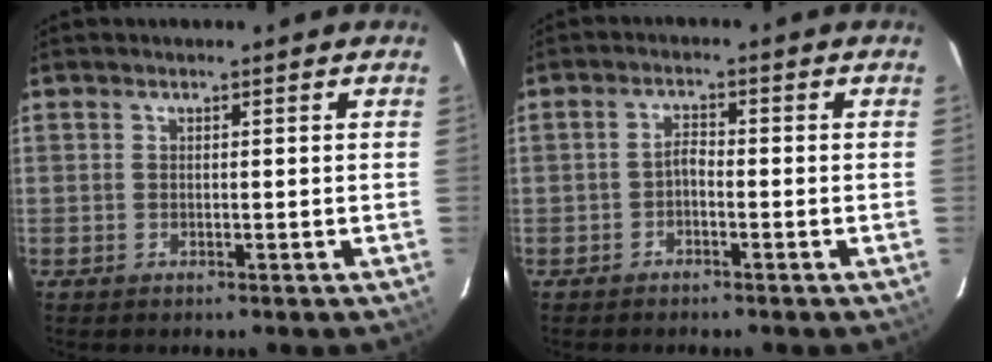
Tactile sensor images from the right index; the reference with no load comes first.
{"total": 1.7, "force": [-1.2, 0.7, 1.1], "torque": [-0.021, 0.007, -0.022]}